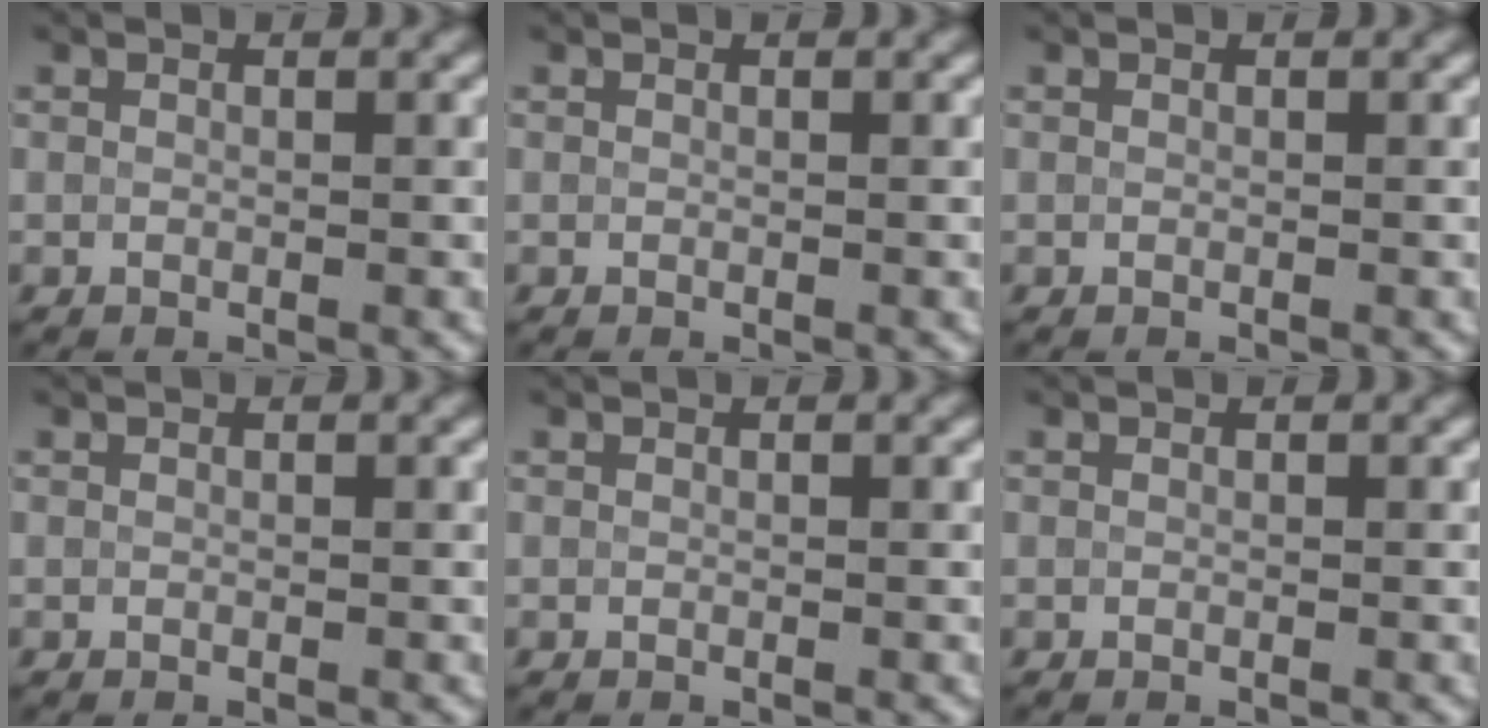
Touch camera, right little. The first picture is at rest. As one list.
[{"total": 0.0}, {"total": 0.0}, {"total": 0.0}, {"total": 0.0}, {"total": 0.0}]